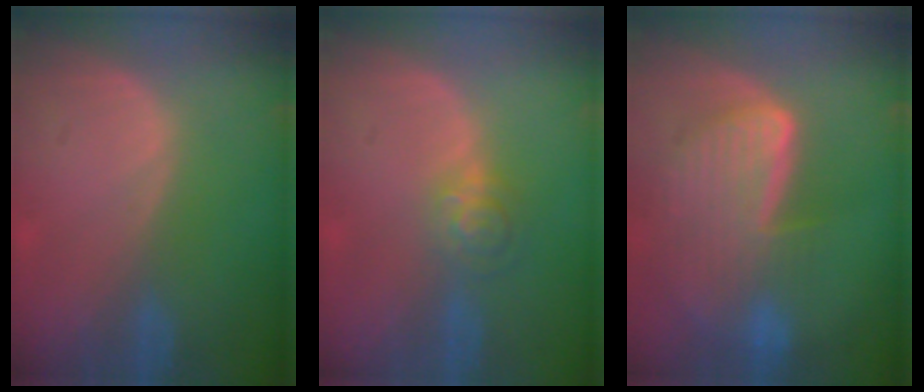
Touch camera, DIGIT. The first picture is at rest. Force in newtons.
{"total": 4.1, "press": 3.7, "slide": 1.7}
{"total": 9.2, "press": 8.1, "slide": 4.5}